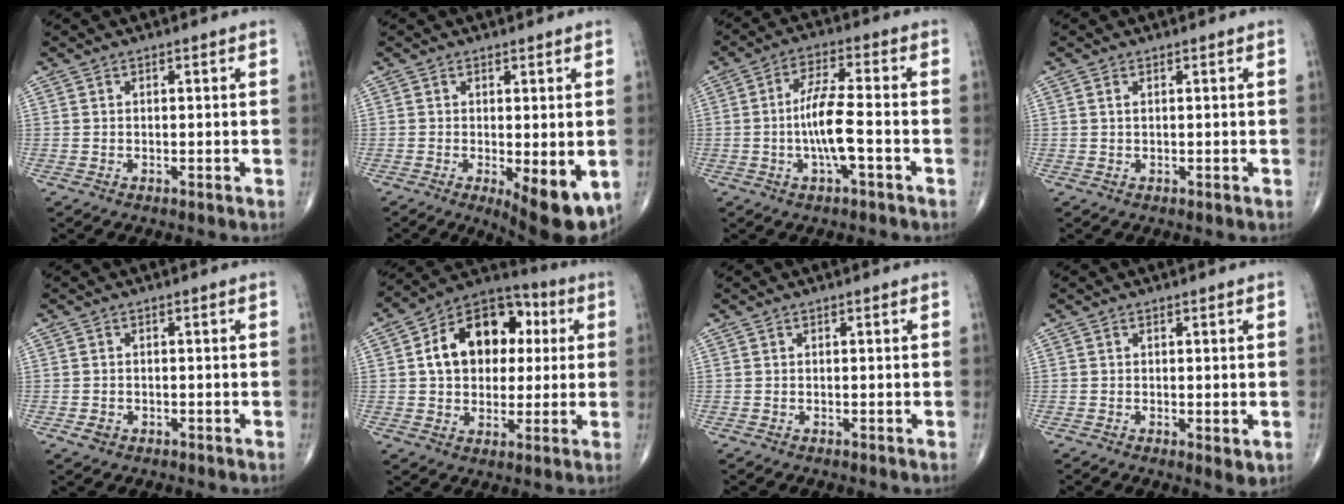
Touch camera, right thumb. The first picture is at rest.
{"total": 9.6, "force": [-2.6, 3.3, 8.7], "torque": [-0.115, -0.023, -0.030]}
{"total": 8.4, "force": [-2.0, 1.7, 7.9], "torque": [-0.159, 0.021, -0.041]}
{"total": 0.8, "force": [0.3, 0.3, 0.6], "torque": [-0.015, 0.005, 0.007]}
{"total": 1.6, "force": [-0.7, 1.3, 0.7], "torque": [-0.007, 0.005, -0.009]}
{"total": 17.1, "force": [3.1, 12.1, 11.8], "torque": [-0.147, 0.019, 0.042]}
{"total": 0.0}
{"total": 2.4, "force": [-0.2, 0.7, 2.2], "torque": [-0.033, -0.010, -0.003]}